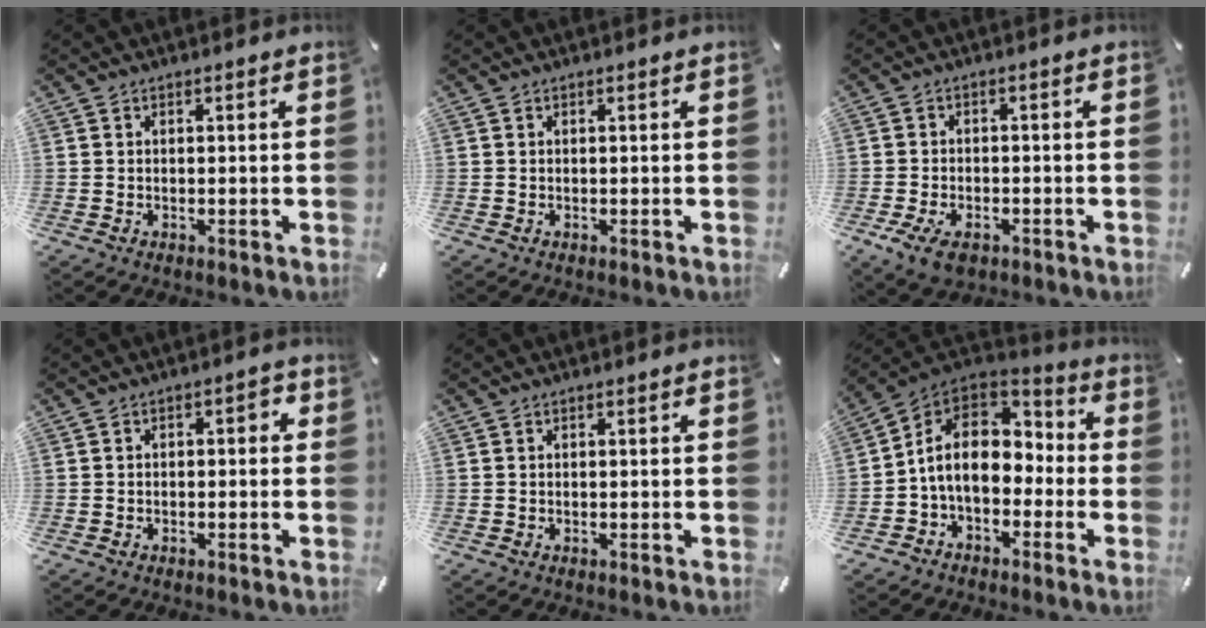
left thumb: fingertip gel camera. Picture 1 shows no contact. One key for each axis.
{"total": 0.0}
{"total": 5.2, "fx": -2.8, "fy": 3.1, "fz": 3.0, "tx": -0.075, "ty": 0.006, "tz": -0.055}
{"total": 2.2, "fx": -1.3, "fy": 1.1, "fz": 1.4, "tx": -0.025, "ty": 0.011, "tz": -0.028}
{"total": 0.0}
{"total": 12.8, "fx": -1.2, "fy": 9.7, "fz": 8.2, "tx": -0.156, "ty": 0.013, "tz": -0.023}